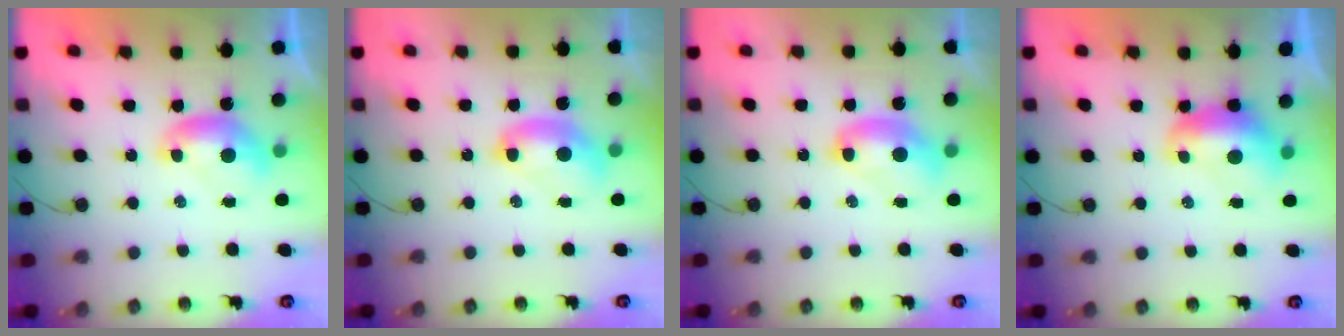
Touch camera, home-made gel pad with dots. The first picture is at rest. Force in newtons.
{"total": 2.5, "press": 2.5, "slide": 0.1}
{"total": 2.8, "press": 2.8, "slide": 0.1}
{"total": 1.6, "press": 1.4, "slide": 0.7}